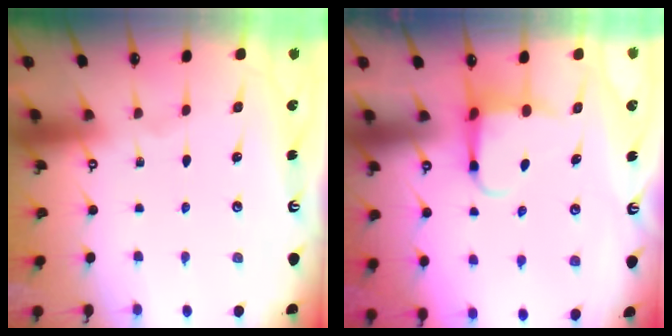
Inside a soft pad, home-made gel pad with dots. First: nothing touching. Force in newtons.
{"total": 5.1, "press": 5.0, "slide": 0.7}